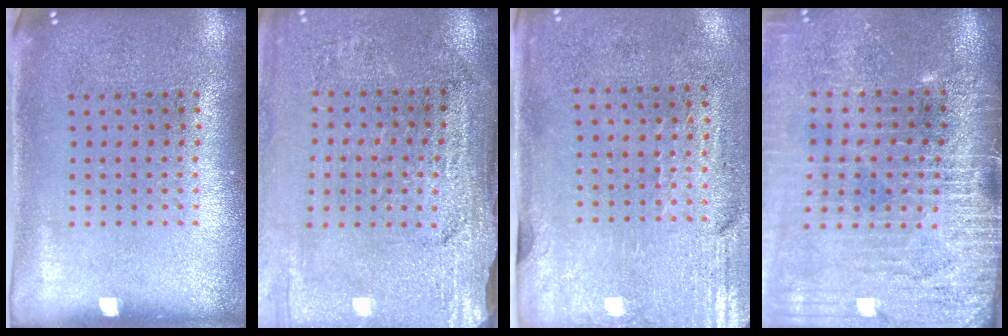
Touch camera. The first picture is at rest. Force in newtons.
{"total": 3.1, "press": 3.1, "slide": 0.3}
{"total": 2.9, "press": 2.5, "slide": 1.5}
{"total": 4.2, "press": 3.6, "slide": 2.1}